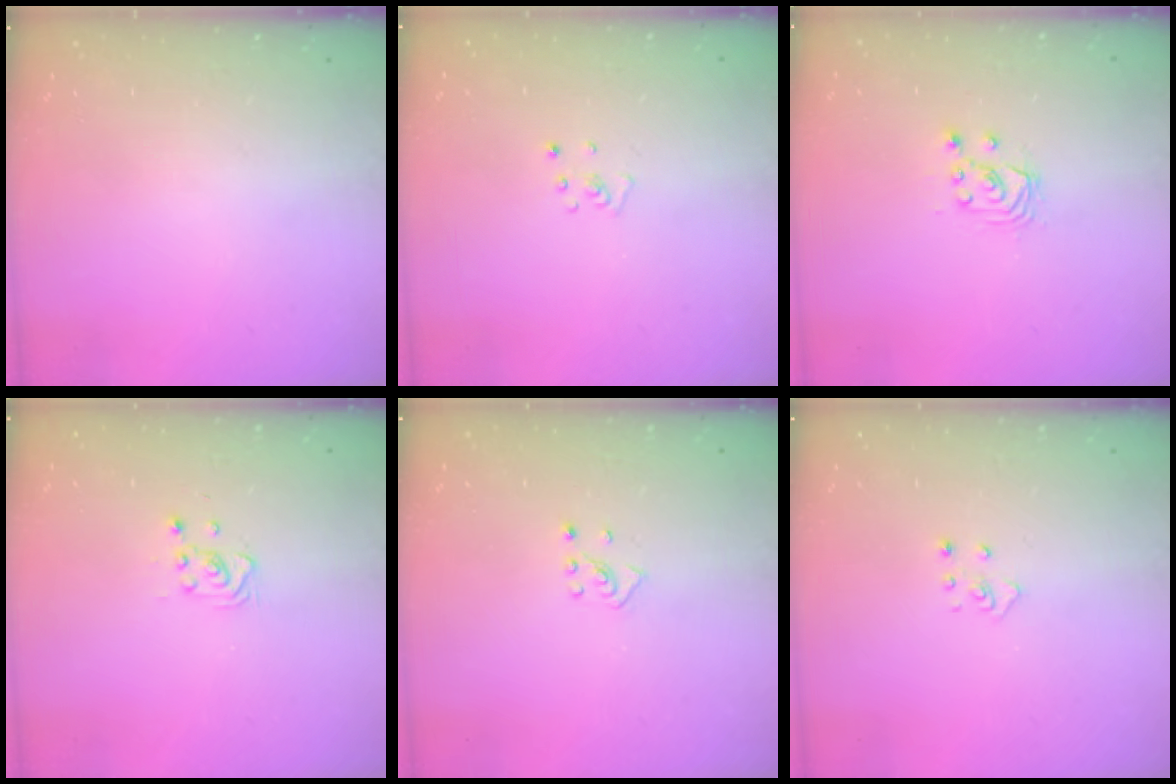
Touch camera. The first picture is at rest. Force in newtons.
{"total": 2.2, "press": 2.2, "slide": 0.2}
{"total": 2.9, "press": 2.9, "slide": 0.2}
{"total": 3.7, "press": 3.6, "slide": 0.5}
{"total": 2.7, "press": 2.6, "slide": 0.9}
{"total": 3.3, "press": 3.3, "slide": 0.3}